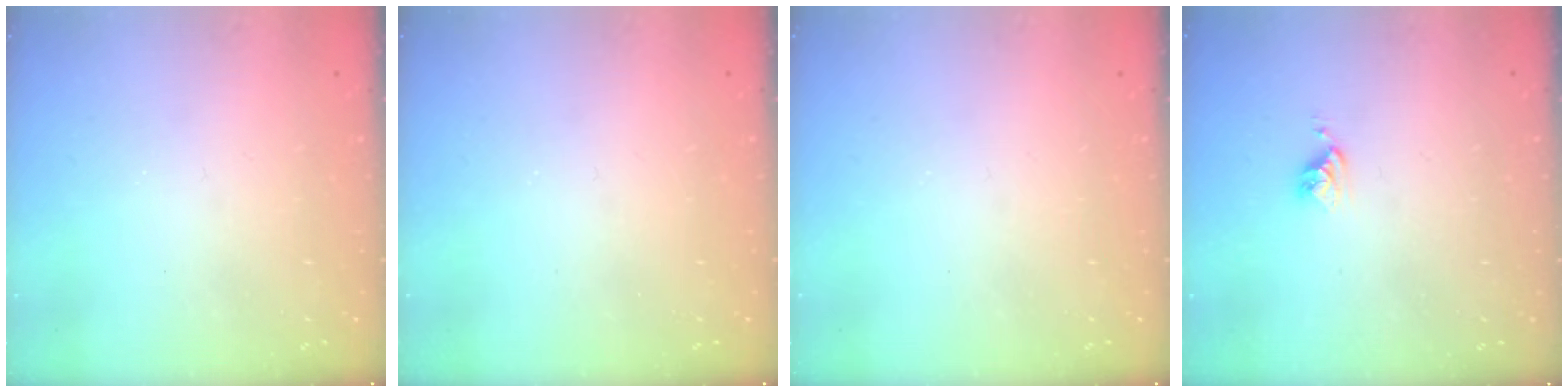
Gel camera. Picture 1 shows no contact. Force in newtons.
{"total": 0.0}
{"total": 0.0}
{"total": 4.3, "press": 4.3, "slide": 0.6}